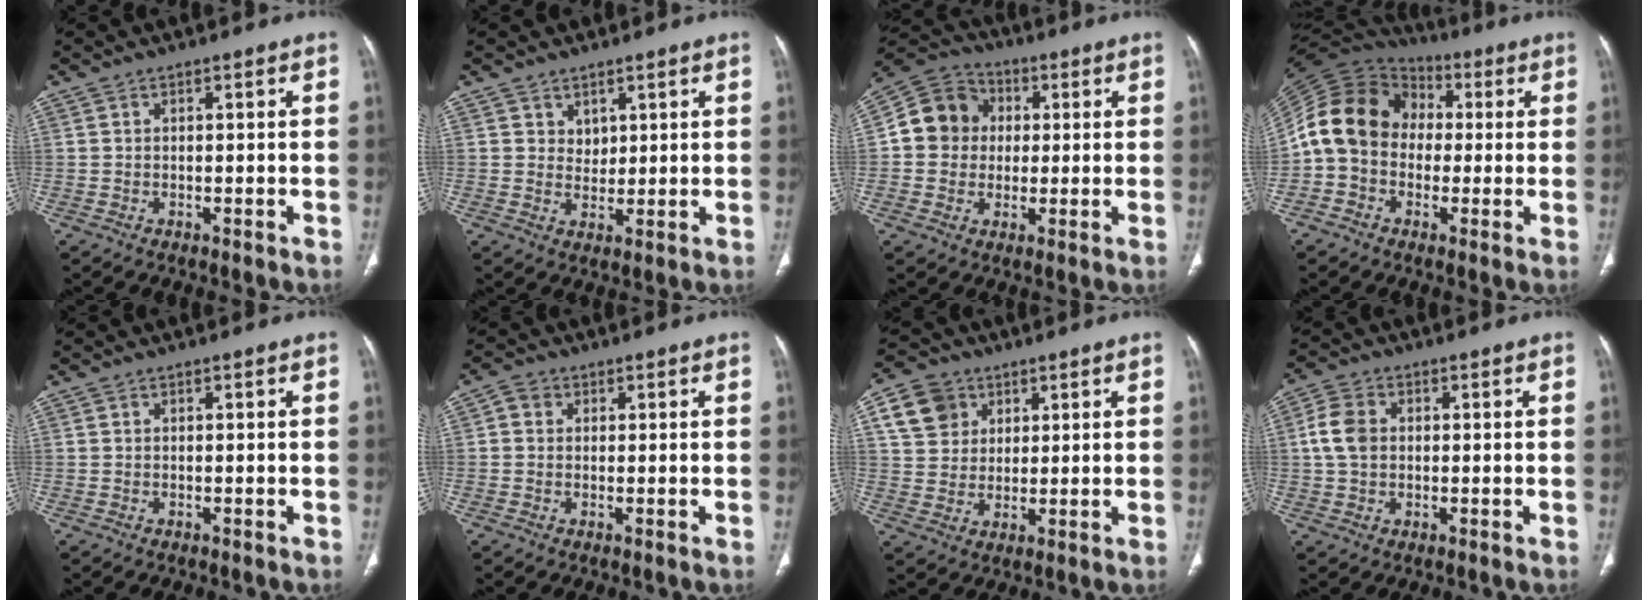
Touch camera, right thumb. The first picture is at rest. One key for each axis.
{"total": 2.8, "fx": 1.8, "fy": 2.2, "fz": 0.5, "tx": 0.015, "ty": -0.014, "tz": 0.032}
{"total": 10.8, "fx": 0.9, "fy": 9.9, "fz": 4.2, "tx": -0.050, "ty": 0.019, "tz": 0.005}
{"total": 15.2, "fx": 0.0, "fy": 12.5, "fz": 8.6, "tx": -0.145, "ty": 0.039, "tz": -0.013}
{"total": 0.0}
{"total": 2.5, "fx": 0.5, "fy": 2.2, "fz": 1.0, "tx": -0.009, "ty": 0.004, "tz": 0.006}
{"total": 8.9, "fx": 3.7, "fy": 7.5, "fz": 3.1, "tx": -0.035, "ty": -0.004, "tz": 0.073}
{"total": 5.9, "fx": 0.4, "fy": 4.5, "fz": 3.9, "tx": -0.080, "ty": 0.010, "tz": 0.005}